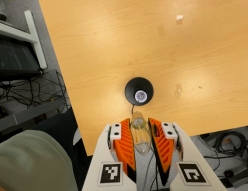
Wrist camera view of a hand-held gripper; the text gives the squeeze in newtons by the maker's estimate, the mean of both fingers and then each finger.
{"total": 21.3, "left": 23.5, "right": 19.2}